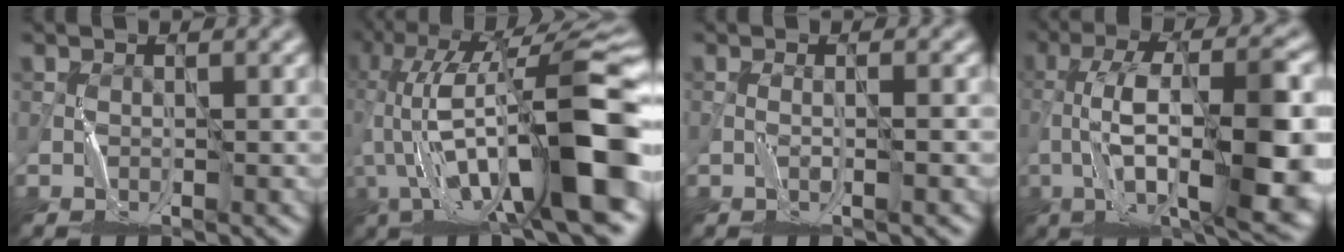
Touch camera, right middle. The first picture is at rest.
{"total": 15.1, "force": [-1.9, 4.1, 14.4], "torque": [-0.268, 0.043, -0.032]}
{"total": 0.7, "force": [-0.2, -0.5, 0.4], "torque": [-0.002, 0.003, -0.008]}
{"total": 12.9, "force": [-2.7, 3.8, 12.1], "torque": [-0.205, 0.010, -0.043]}